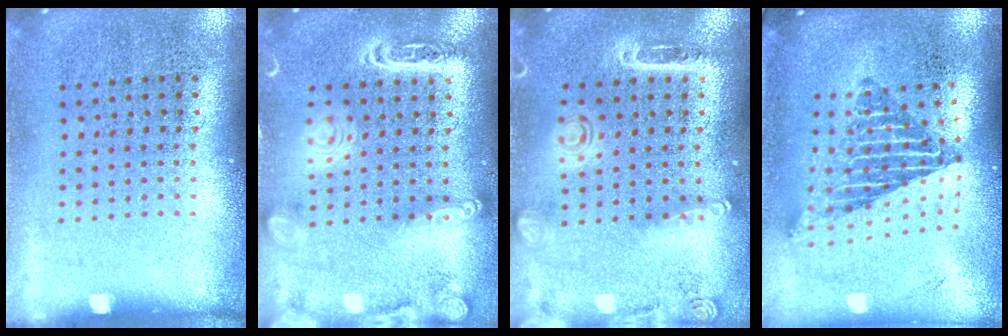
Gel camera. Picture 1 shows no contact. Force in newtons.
{"total": 2.1, "press": 2.1, "slide": 0.1}
{"total": 1.6, "press": 1.5, "slide": 0.6}
{"total": 2.1, "press": 1.5, "slide": 1.4}